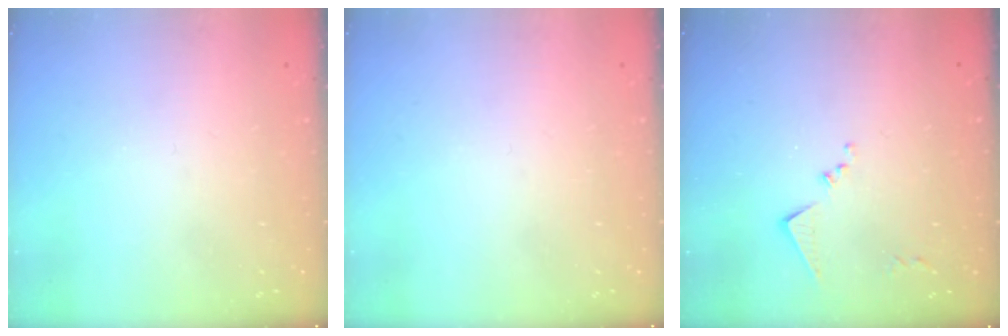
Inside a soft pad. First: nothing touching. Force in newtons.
{"total": 0.0}
{"total": 8.5, "press": 8.5, "slide": 0.4}